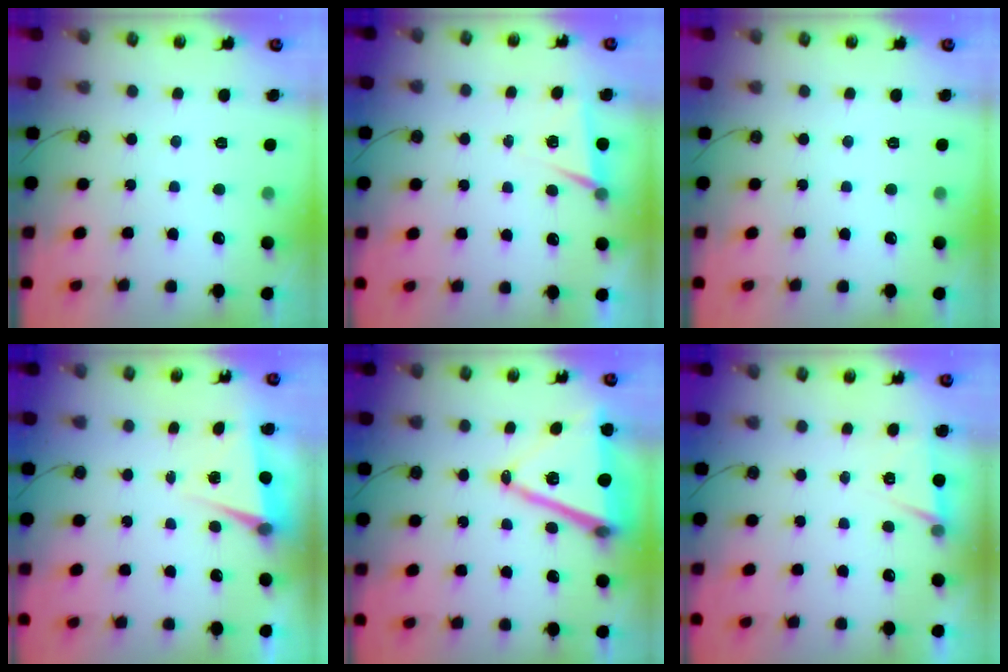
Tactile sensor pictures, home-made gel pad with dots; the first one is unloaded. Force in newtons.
{"total": 5.2, "press": 2.7, "slide": 4.4}
{"total": 0.0}
{"total": 4.5, "press": 3.4, "slide": 2.9}
{"total": 15.8, "press": 15.3, "slide": 3.9}
{"total": 5.5, "press": 3.2, "slide": 4.5}